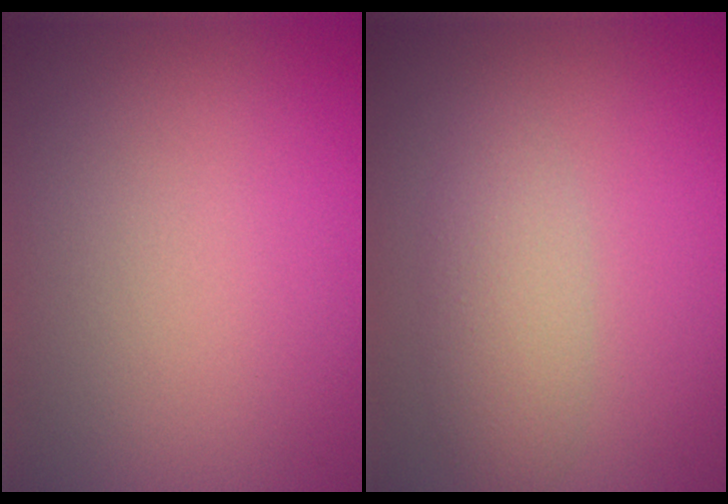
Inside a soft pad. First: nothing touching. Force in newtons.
{"total": 2.9, "press": 2.9, "slide": 0.1}